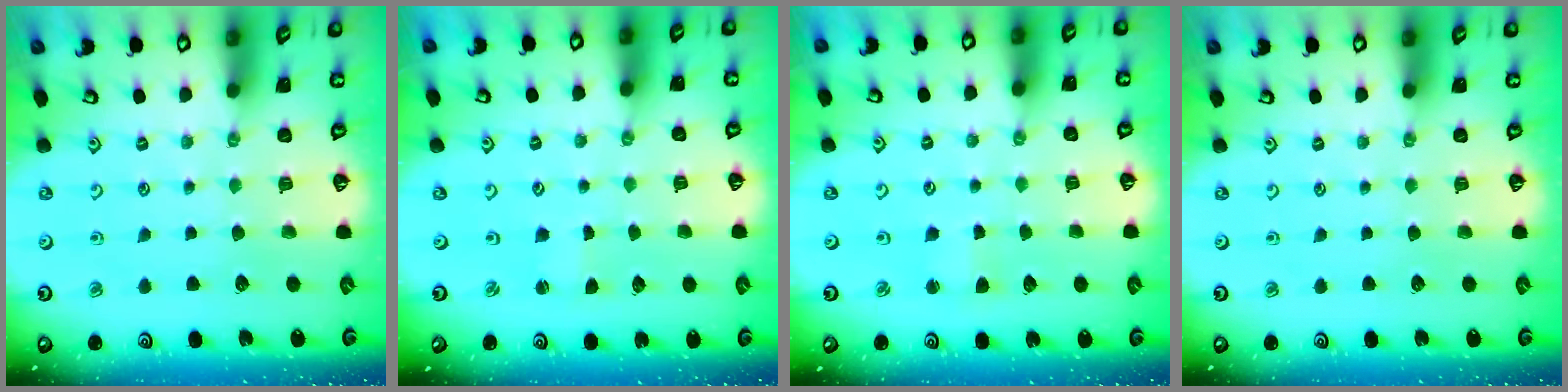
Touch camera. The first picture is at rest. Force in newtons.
{"total": 0.0}
{"total": 3.0, "press": 3.0, "slide": 0.4}
{"total": 0.0}